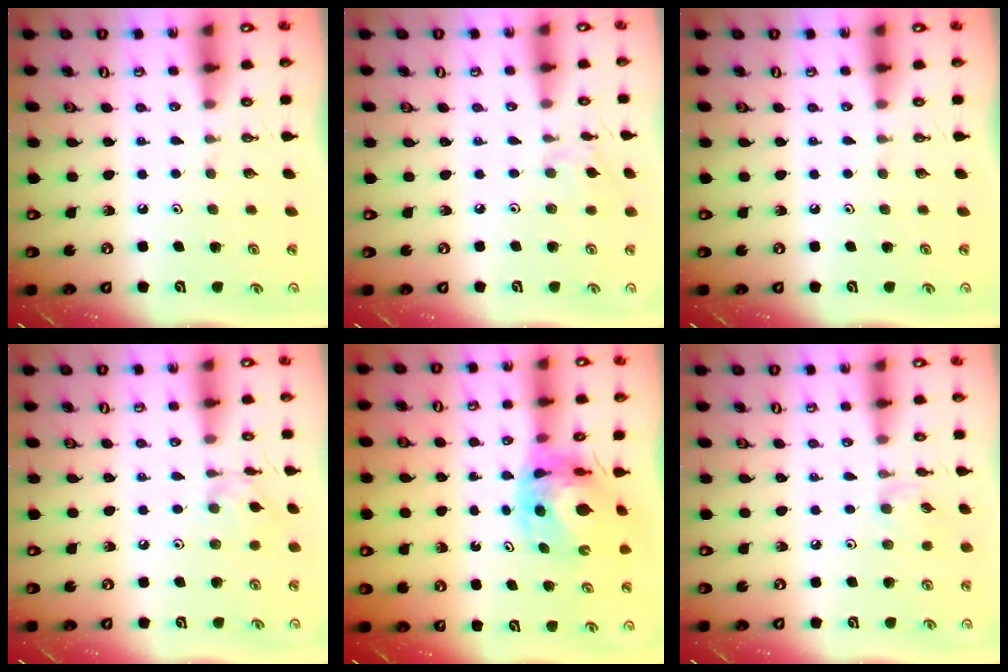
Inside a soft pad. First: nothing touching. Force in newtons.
{"total": 3.5, "press": 3.4, "slide": 0.6}
{"total": 0.0}
{"total": 2.4, "press": 2.4, "slide": 0.2}
{"total": 11.2, "press": 11.1, "slide": 1.2}
{"total": 1.7, "press": 1.7, "slide": 0.4}